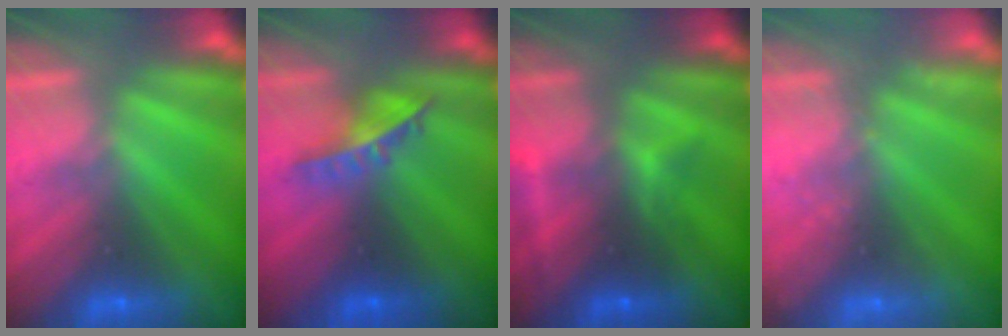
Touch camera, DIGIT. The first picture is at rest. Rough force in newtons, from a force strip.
{"total": 8.3}
{"total": 2.5}
{"total": 2.3}